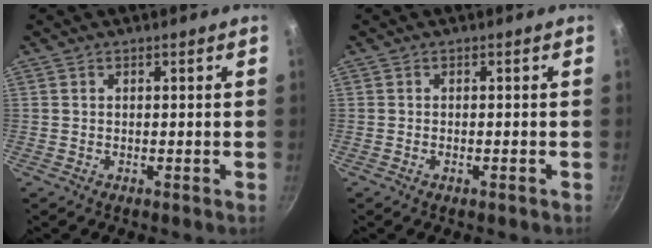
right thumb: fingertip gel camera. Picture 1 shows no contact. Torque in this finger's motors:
{"motor_torque": [-0.68, -0.31, -0.26, -0.11, 0.01]}